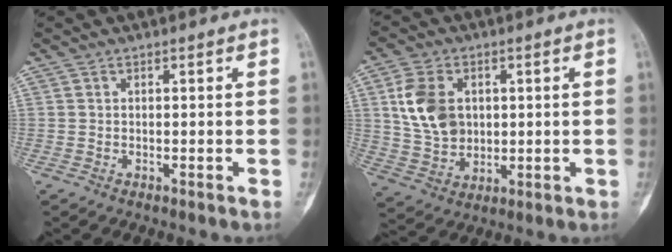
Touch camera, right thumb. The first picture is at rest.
{"total": 11.0, "force": [2.4, 8.2, 7.0], "torque": [-0.119, -0.004, 0.051]}